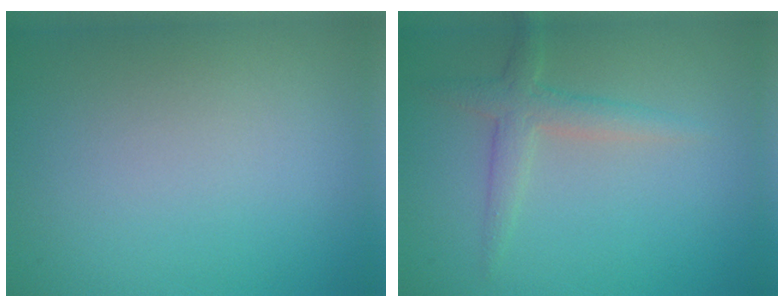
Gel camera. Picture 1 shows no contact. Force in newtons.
{"total": 2.5, "press": 2.5, "slide": 0.1}